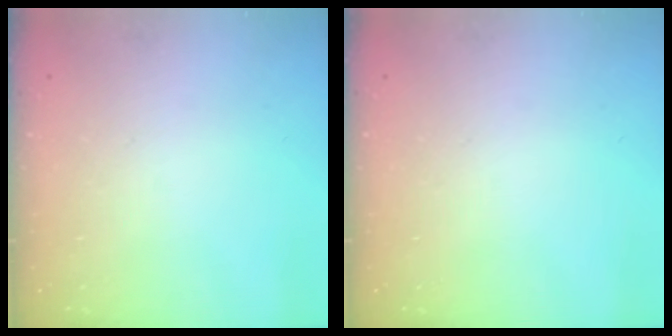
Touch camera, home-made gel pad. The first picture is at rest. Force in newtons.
{"total": 0.0}